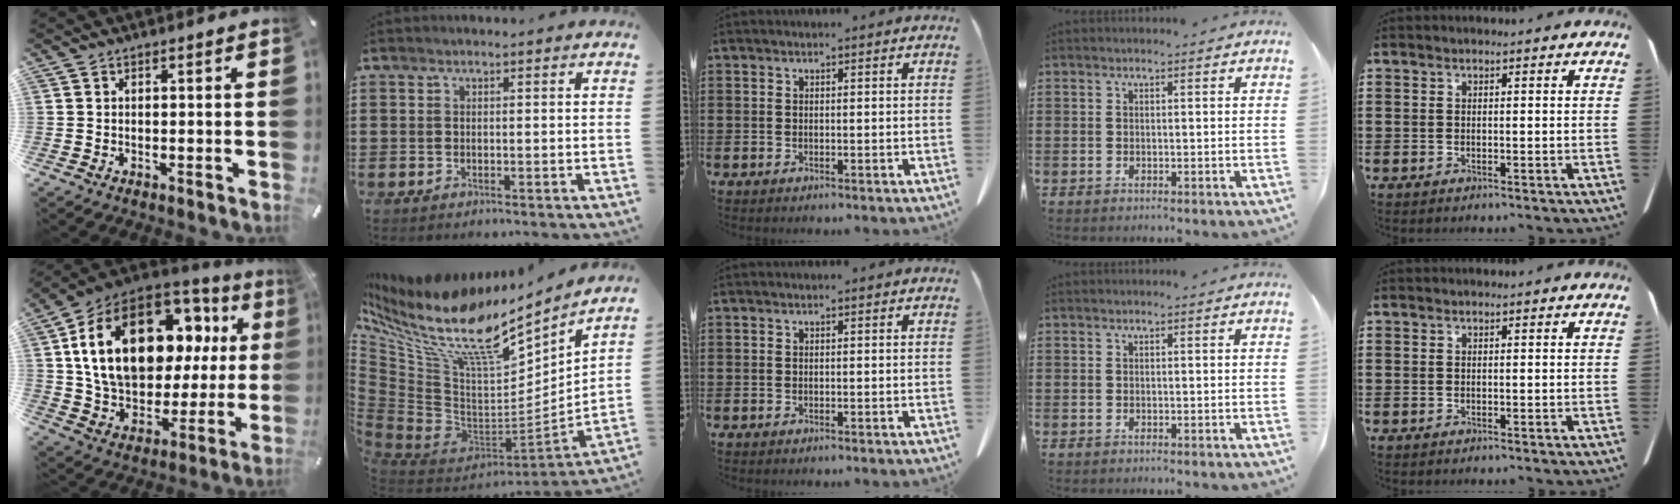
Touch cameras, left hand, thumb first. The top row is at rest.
{"thumb": {"total": 24.9, "force": [9.2, 15.6, 17.1], "torque": [-0.316, -0.036, 0.163]}, "index": {"total": 14.5, "force": [9.3, 5.1, 9.9], "torque": [-0.220, -0.071, 0.150]}}